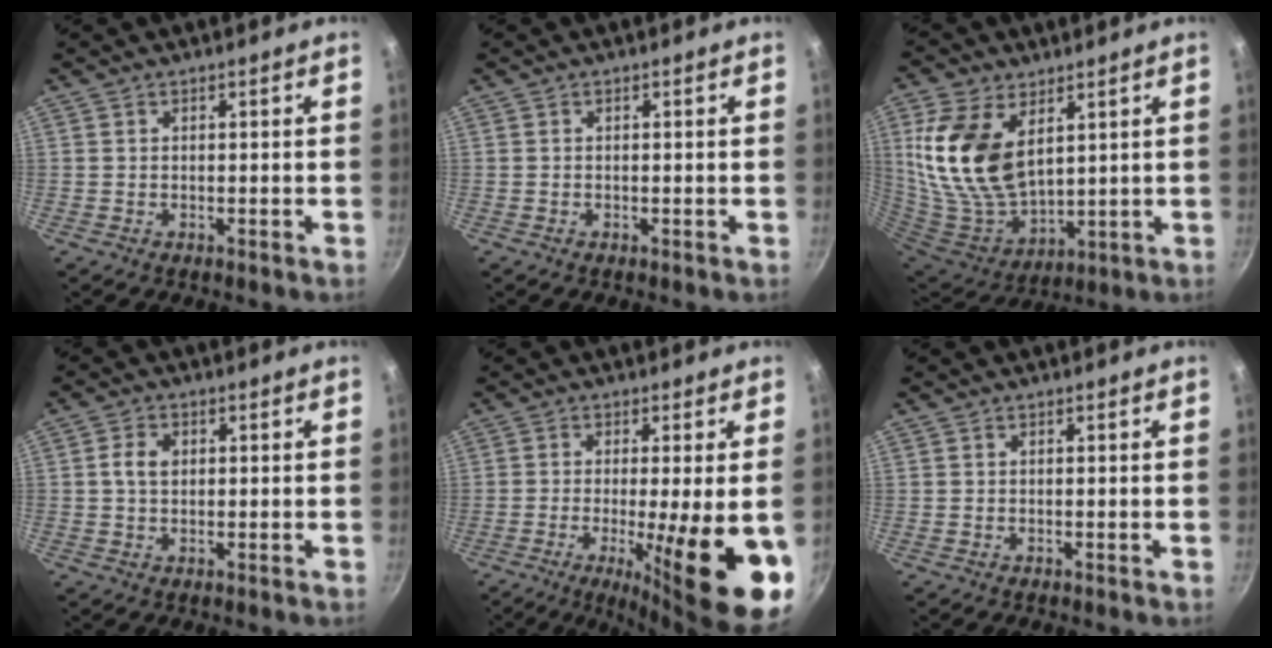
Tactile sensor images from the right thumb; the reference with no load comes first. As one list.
[{"total": 0.0}, {"total": 18.5, "force": [6.2, 11.0, 13.4], "torque": [-0.266, -0.040, 0.136]}, {"total": 3.9, "force": [0.6, 2.6, 2.8], "torque": [-0.050, 0.007, 0.006]}, {"total": 16.5, "force": [-4.3, 2.9, 15.6], "torque": [-0.226, -0.012, -0.057]}, {"total": 0.0}]